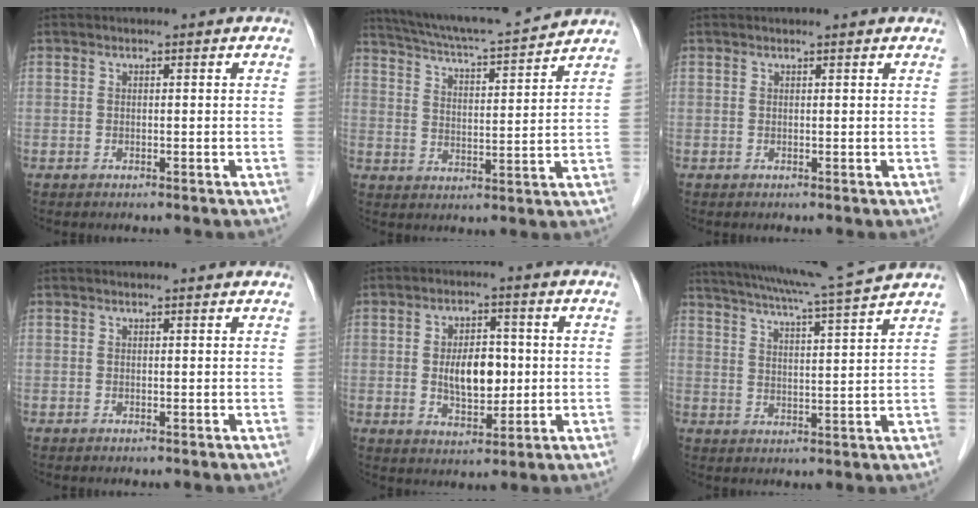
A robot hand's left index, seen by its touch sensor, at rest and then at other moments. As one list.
[{"total": 15.2, "force": [14.2, 0.1, 5.4], "torque": [-0.104, 0.008, 0.217]}, {"total": 2.4, "force": [2.3, 0.3, 0.7], "torque": [-0.012, 0.014, 0.022]}, {"total": 1.8, "force": [1.7, 0.1, 0.5], "torque": [-0.011, 0.012, 0.018]}, {"total": 7.1, "force": [0.0, 3.6, 6.1], "torque": [-0.109, 0.003, 0.005]}, {"total": 13.8, "force": [12.3, -2.0, 6.0], "torque": [-0.111, -0.010, 0.175]}]